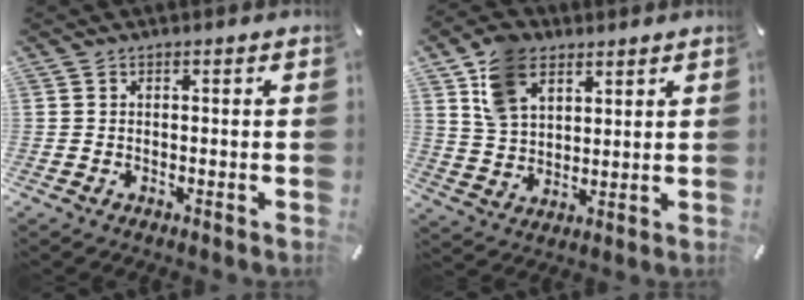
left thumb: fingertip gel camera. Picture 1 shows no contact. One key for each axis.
{"total": 10.4, "fx": 5.7, "fy": 6.9, "fz": 5.2, "tx": -0.111, "ty": 0.001, "tz": 0.113}